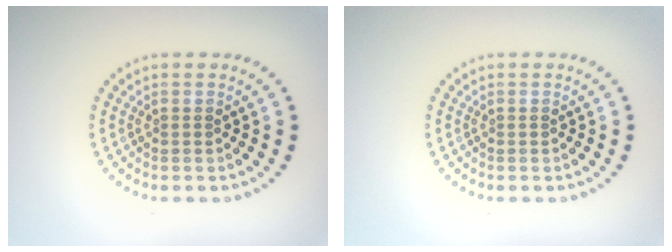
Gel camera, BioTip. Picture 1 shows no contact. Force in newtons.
{"total": 0.0}